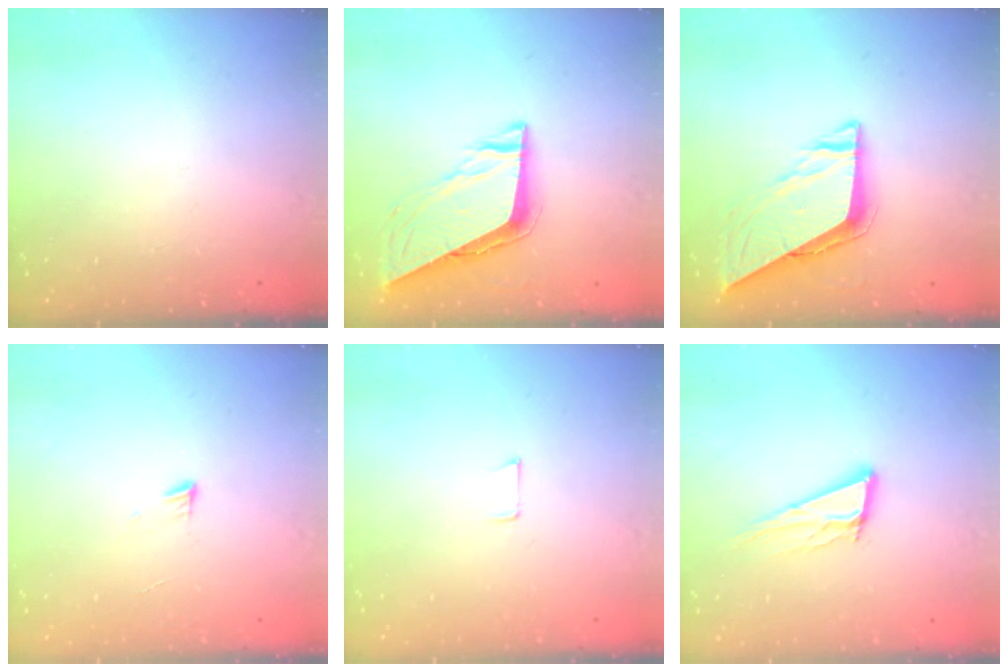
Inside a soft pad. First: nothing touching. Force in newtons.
{"total": 8.1, "press": 8.1, "slide": 0.3}
{"total": 7.4, "press": 7.4, "slide": 0.6}
{"total": 3.5, "press": 3.4, "slide": 0.4}
{"total": 4.1, "press": 4.1, "slide": 0.3}
{"total": 11.5, "press": 11.2, "slide": 2.6}